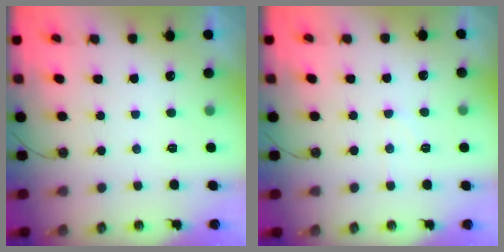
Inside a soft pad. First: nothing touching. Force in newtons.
{"total": 6.2, "press": 6.1, "slide": 1.0}